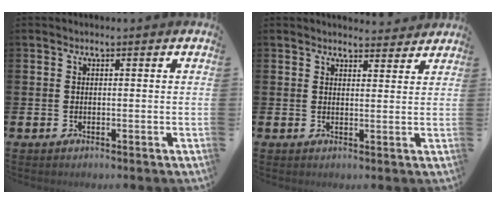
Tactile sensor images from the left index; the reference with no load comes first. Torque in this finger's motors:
{"motor_torque": [0.56, -1.57, 0.38, 0.03]}